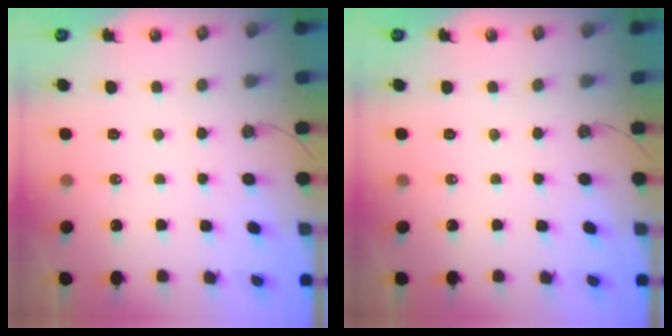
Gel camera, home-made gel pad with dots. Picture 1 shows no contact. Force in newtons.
{"total": 0.0}